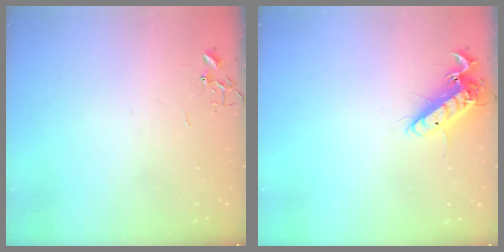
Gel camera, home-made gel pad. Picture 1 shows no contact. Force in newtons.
{"total": 13.0, "press": 12.8, "slide": 2.2}